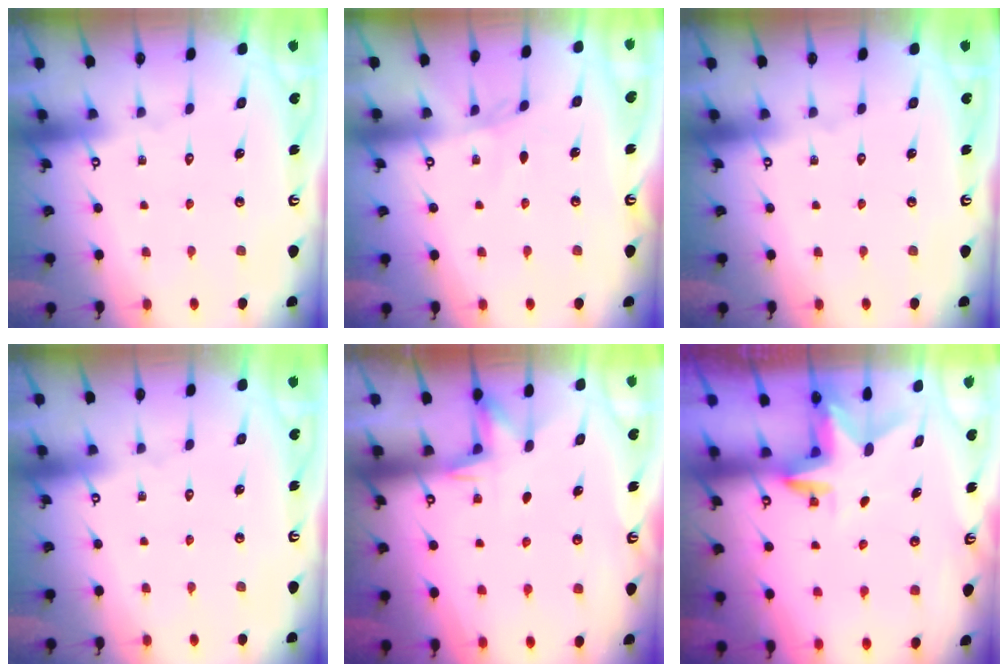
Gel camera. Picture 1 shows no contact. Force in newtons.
{"total": 1.8, "press": 1.8, "slide": 0.3}
{"total": 0.0}
{"total": 0.0}
{"total": 4.4, "press": 4.1, "slide": 1.4}
{"total": 3.0, "press": 2.9, "slide": 0.2}